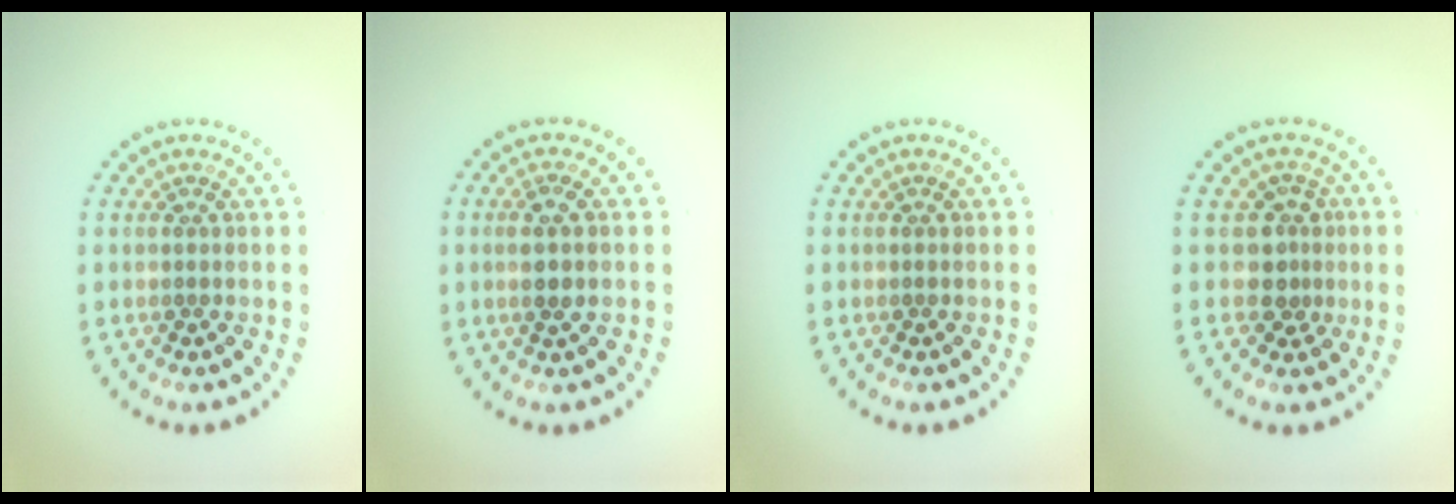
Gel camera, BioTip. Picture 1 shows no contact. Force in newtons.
{"total": 2.0, "press": 1.8, "slide": 1.0}
{"total": 0.0}
{"total": 2.5, "press": 1.8, "slide": 1.8}